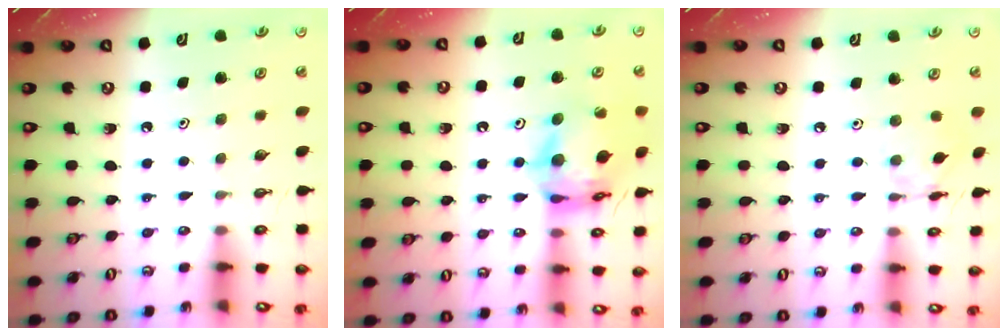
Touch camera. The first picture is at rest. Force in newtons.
{"total": 15.6, "press": 15.5, "slide": 1.8}
{"total": 5.3, "press": 5.3, "slide": 0.2}